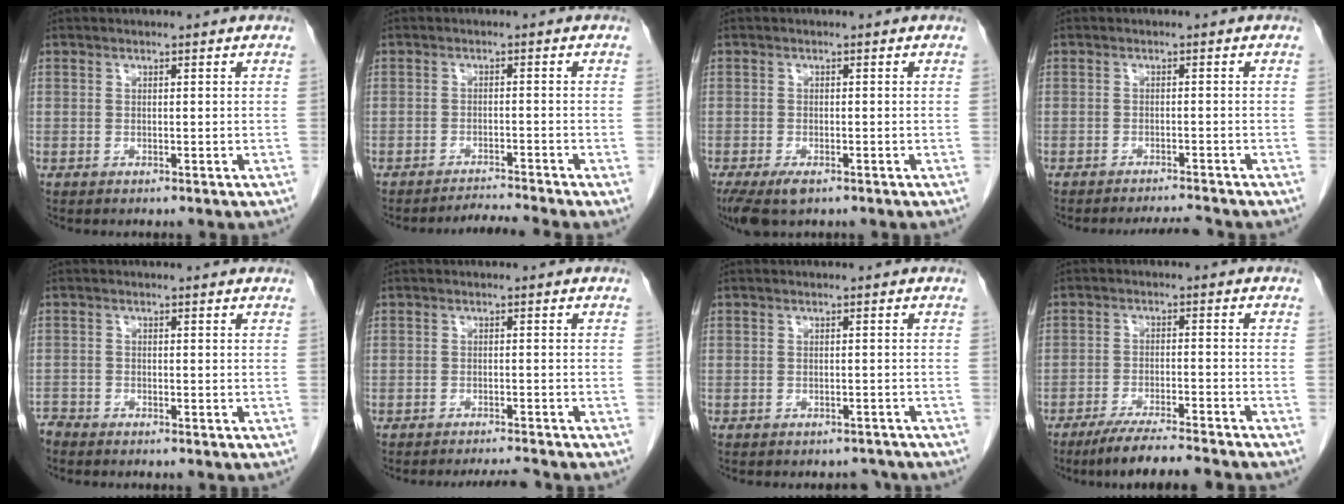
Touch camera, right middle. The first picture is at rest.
{"total": 3.5, "force": [-3.1, -1.7, 0.3], "torque": [-0.005, -0.009, -0.048]}
{"total": 4.8, "force": [-3.0, 1.8, 3.2], "torque": [-0.062, -0.011, -0.051]}
{"total": 3.5, "force": [-3.4, -0.8, 0.4], "torque": [-0.010, -0.011, -0.051]}
{"total": 1.4, "force": [-1.4, 0.0, 0.1], "torque": [0.005, -0.002, -0.028]}
{"total": 3.9, "force": [-3.8, -0.6, 0.9], "torque": [-0.014, -0.012, -0.056]}
{"total": 4.5, "force": [-4.0, 1.8, 0.8], "torque": [-0.007, 0.006, -0.045]}
{"total": 9.8, "force": [-8.6, -0.4, 4.7], "torque": [-0.062, -0.021, -0.137]}